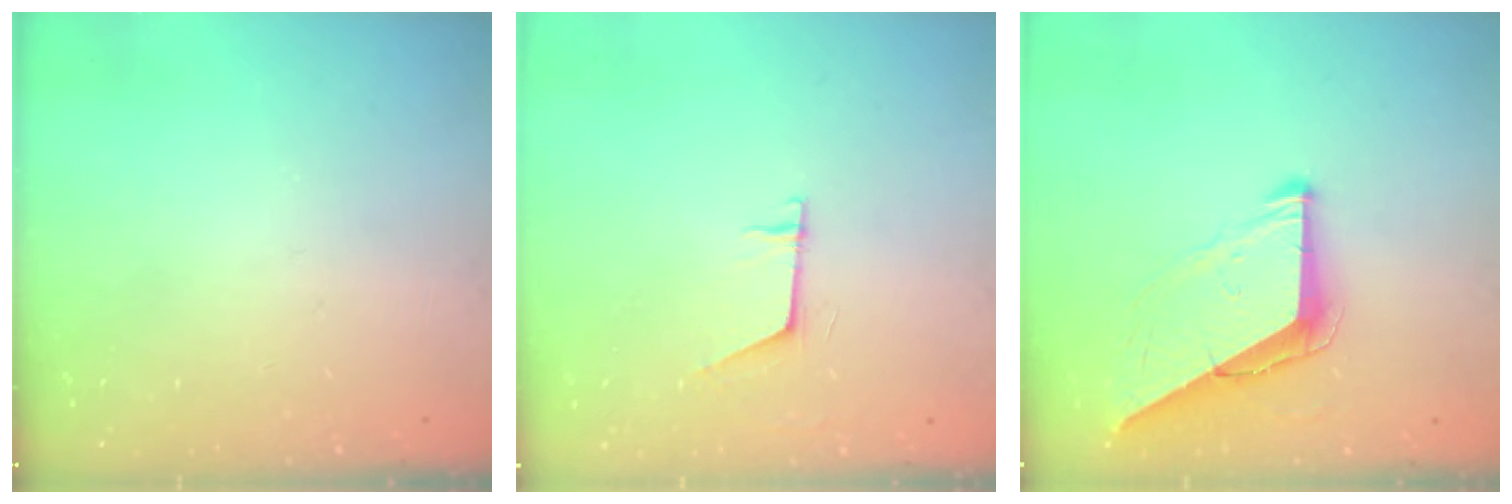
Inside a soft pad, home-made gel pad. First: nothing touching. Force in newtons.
{"total": 6.1, "press": 6.1, "slide": 0.5}
{"total": 10.0, "press": 9.9, "slide": 1.0}